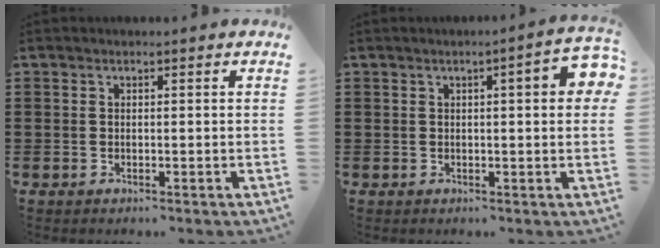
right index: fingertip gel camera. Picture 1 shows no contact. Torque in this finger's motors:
{"motor_torque": [1.09, -0.06, 0.58, 0.05]}